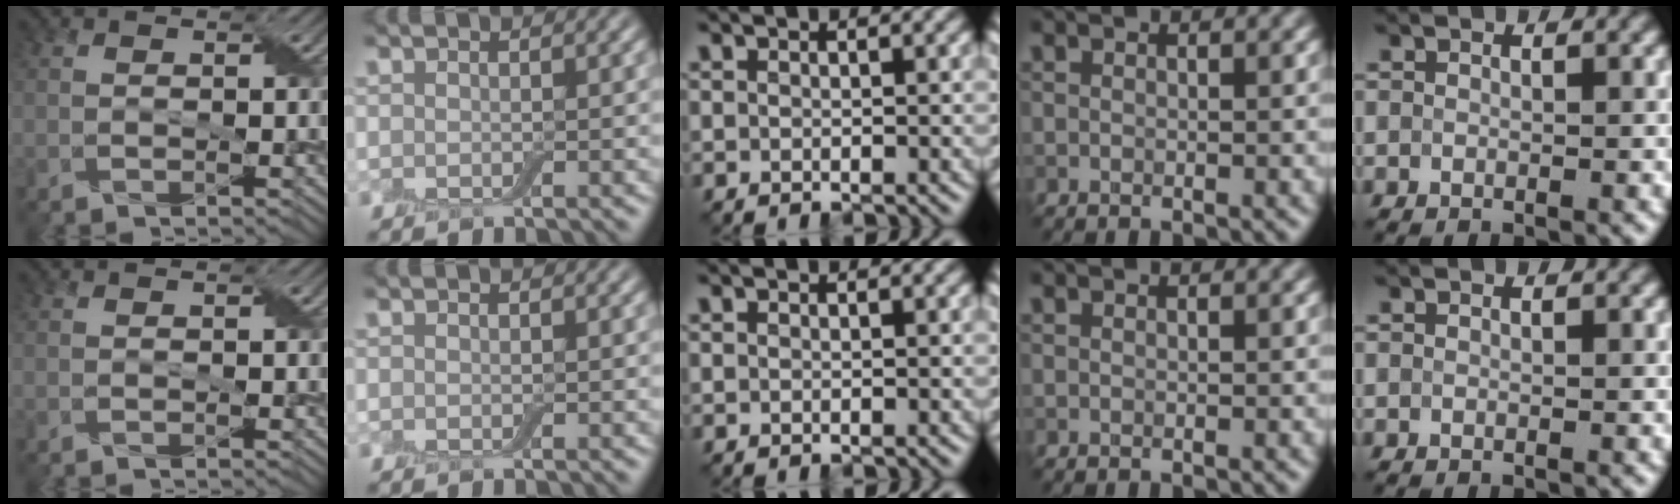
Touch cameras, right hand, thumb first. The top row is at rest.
{}